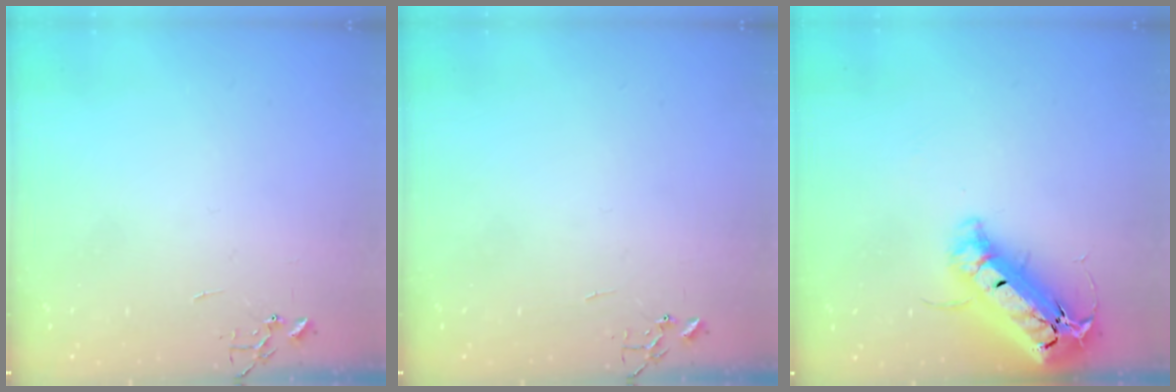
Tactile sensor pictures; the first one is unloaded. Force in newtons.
{"total": 0.0}
{"total": 25.0, "press": 24.5, "slide": 4.9}